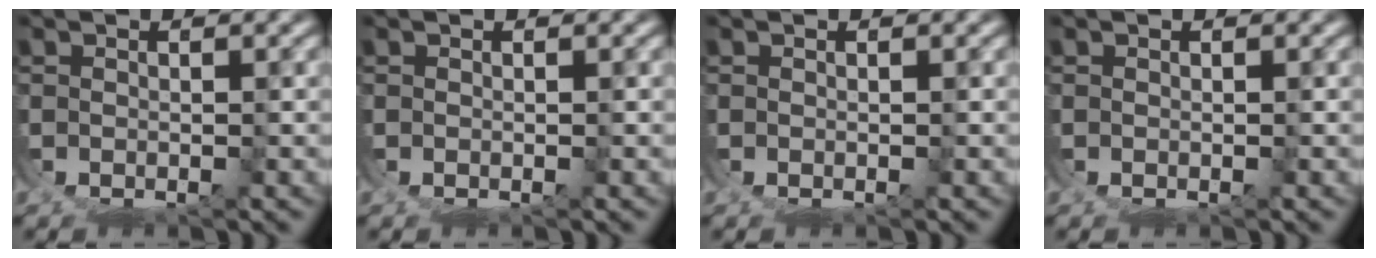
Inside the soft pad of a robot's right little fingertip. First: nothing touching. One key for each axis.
{"total": 0.0}
{"total": 0.0}
{"total": 0.0}